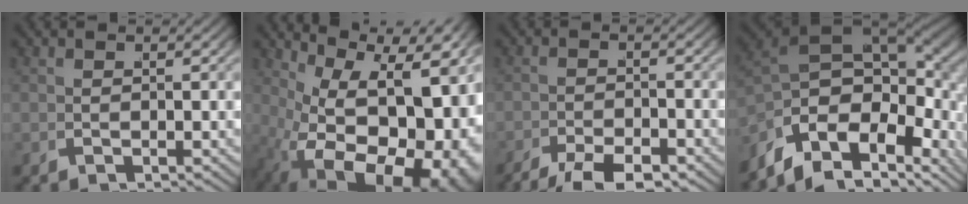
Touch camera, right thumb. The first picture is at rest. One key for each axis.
{"total": 20.4, "fx": -0.8, "fy": 12.4, "fz": 16.2, "tx": -0.290, "ty": -0.038, "tz": 0.016}
{"total": 5.1, "fx": -4.3, "fy": 1.4, "fz": 2.4, "tx": -0.032, "ty": -0.014, "tz": -0.072}
{"total": 19.8, "fx": -1.1, "fy": 12.8, "fz": 15.0, "tx": -0.272, "ty": -0.036, "tz": -0.004}